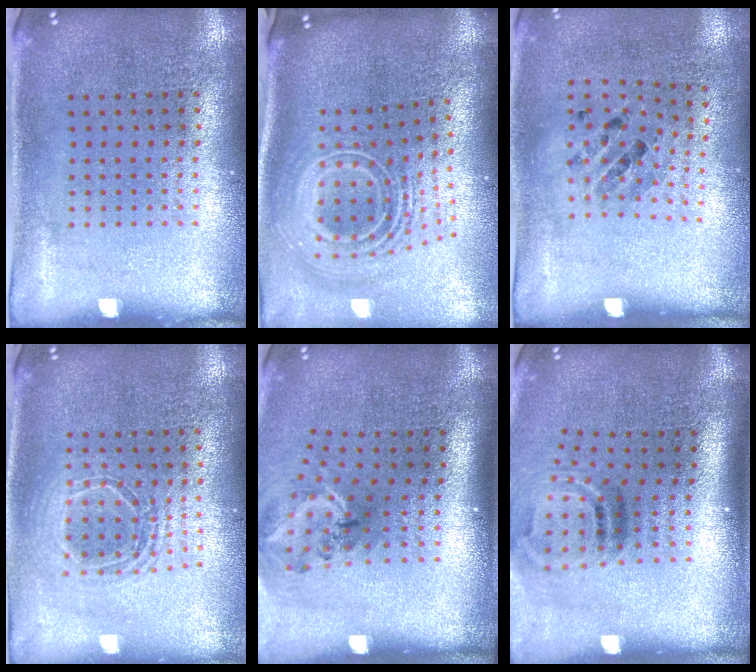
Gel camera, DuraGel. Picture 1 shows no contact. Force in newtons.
{"total": 2.9, "press": 1.9, "slide": 2.1}
{"total": 1.0, "press": 0.8, "slide": 0.6}
{"total": 1.8, "press": 1.5, "slide": 1.0}
{"total": 1.7, "press": 1.2, "slide": 1.2}
{"total": 2.0, "press": 1.3, "slide": 1.6}